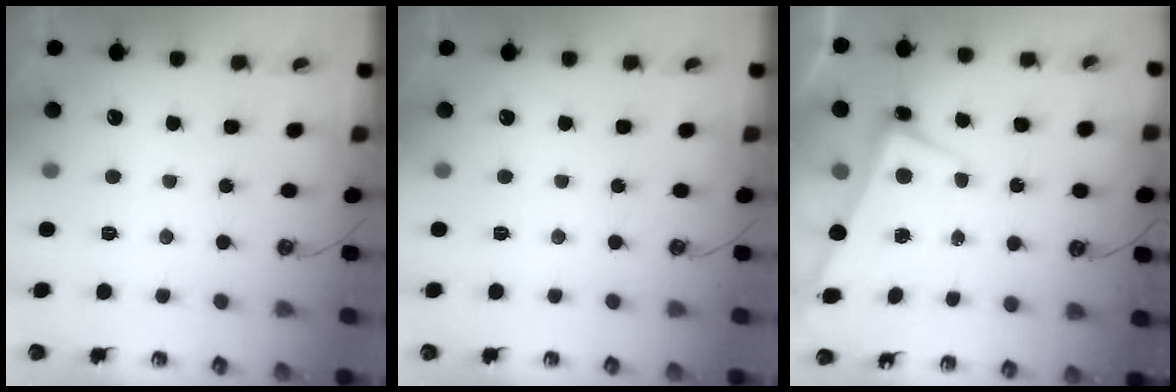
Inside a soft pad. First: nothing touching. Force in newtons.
{"total": 0.0}
{"total": 3.2, "press": 3.2, "slide": 0.7}